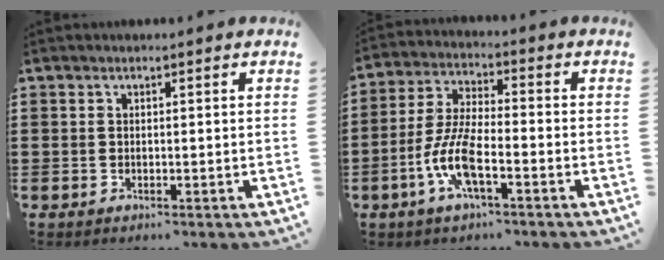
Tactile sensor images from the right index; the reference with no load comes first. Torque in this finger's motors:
{"motor_torque": [1.80, 0.34, 0.30, 0.21]}